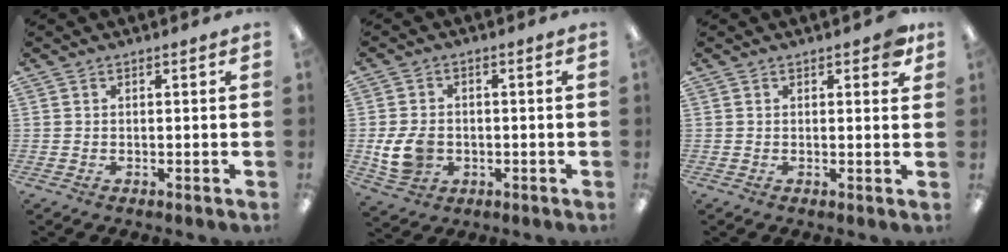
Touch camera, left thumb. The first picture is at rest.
{"total": 8.0, "force": [-1.2, 6.3, 4.8], "torque": [-0.091, 0.006, -0.021]}
{"total": 3.1, "force": [1.9, 1.4, 2.0], "torque": [-0.021, -0.003, 0.028]}